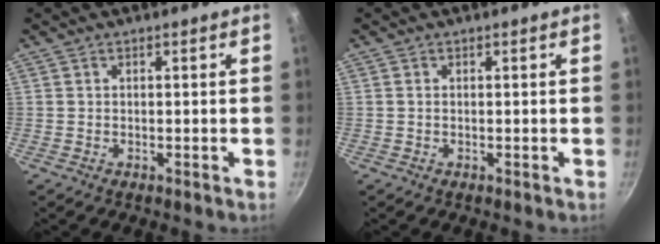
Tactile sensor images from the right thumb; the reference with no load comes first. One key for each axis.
{"total": 0.0}